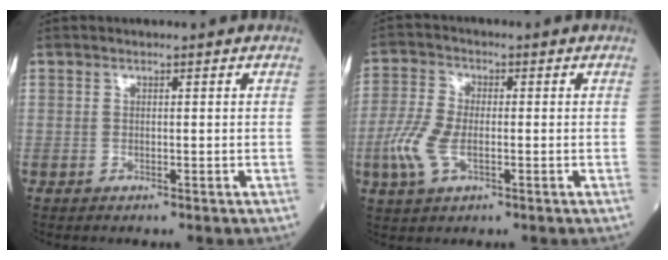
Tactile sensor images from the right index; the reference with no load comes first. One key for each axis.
{"total": 7.1, "fx": -1.8, "fy": 3.3, "fz": 6.0, "tx": -0.155, "ty": -0.003, "tz": -0.038}